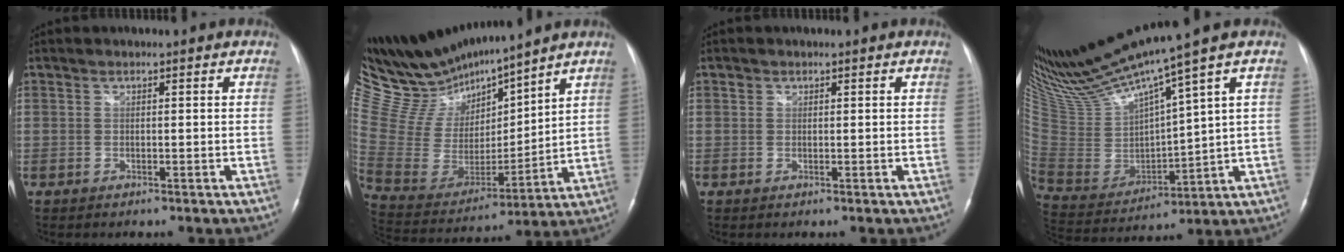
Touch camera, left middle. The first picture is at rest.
{"total": 19.4, "force": [17.7, 3.1, 7.3], "torque": [-0.156, -0.004, 0.338]}
{"total": 0.6, "force": [0.3, 0.5, 0.1], "torque": [0.001, 0.004, 0.003]}
{"total": 16.1, "force": [13.3, -1.1, 9.0], "torque": [-0.174, -0.017, 0.268]}